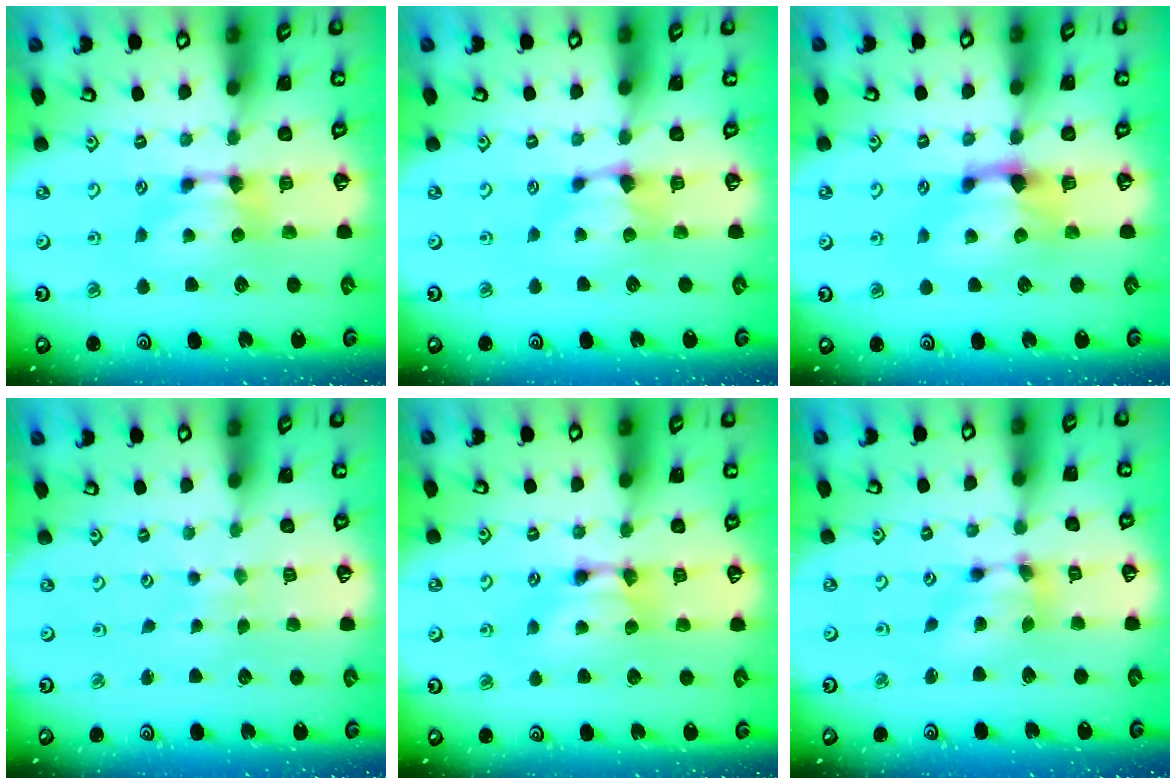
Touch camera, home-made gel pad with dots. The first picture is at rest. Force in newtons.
{"total": 1.1, "press": 0.9, "slide": 0.5}
{"total": 1.6, "press": 1.0, "slide": 1.3}
{"total": 4.3, "press": 4.3, "slide": 0.1}
{"total": 2.1, "press": 2.1, "slide": 0.1}
{"total": 5.5, "press": 5.1, "slide": 2.1}